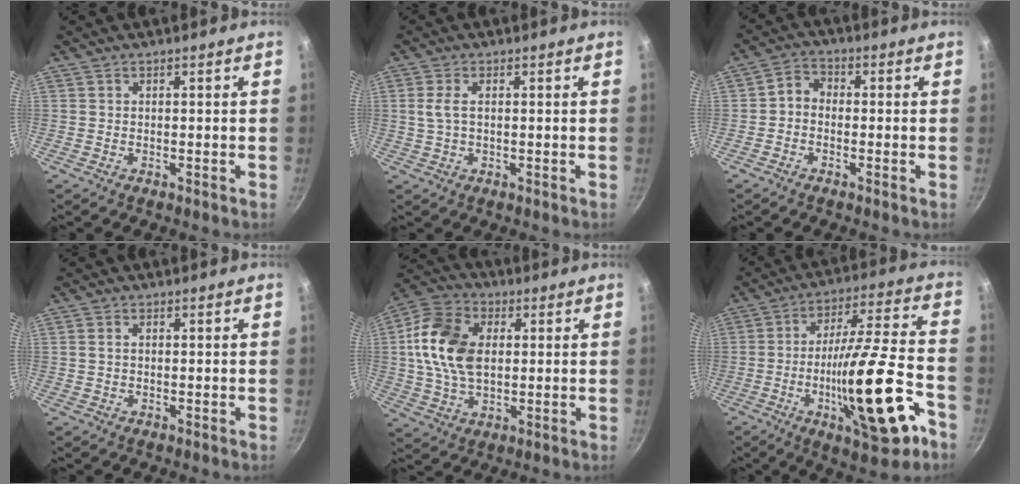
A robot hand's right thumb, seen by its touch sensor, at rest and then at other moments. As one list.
[{"total": 3.5, "force": [0.5, 1.8, 3.0], "torque": [-0.065, 0.005, 0.009]}, {"total": 3.4, "force": [-0.9, 2.7, 1.9], "torque": [-0.030, 0.019, -0.029]}, {"total": 1.5, "force": [0.2, 1.0, 1.0], "torque": [-0.019, 0.005, 0.002]}, {"total": 15.2, "force": [2.0, 10.2, 11.1], "torque": [-0.188, 0.007, 0.026]}, {"total": 22.4, "force": [-8.5, 5.7, 19.9], "torque": [-0.293, 0.038, -0.132]}]